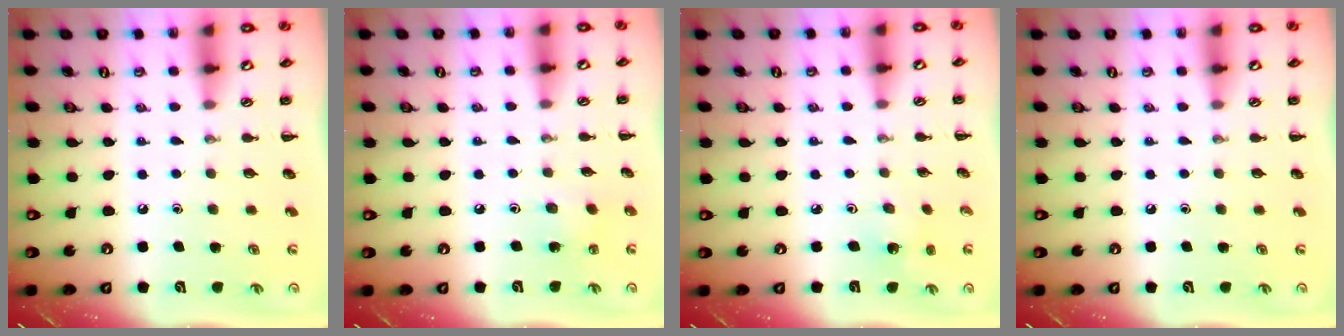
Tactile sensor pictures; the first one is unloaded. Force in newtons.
{"total": 2.4, "press": 2.2, "slide": 0.8}
{"total": 1.4, "press": 1.2, "slide": 0.6}
{"total": 0.0}